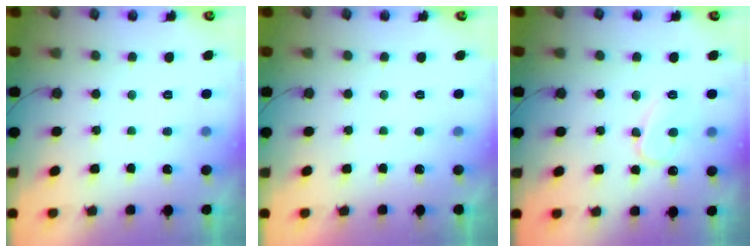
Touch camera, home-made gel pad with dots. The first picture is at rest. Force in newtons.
{"total": 1.9, "press": 1.9, "slide": 0.0}
{"total": 8.5, "press": 8.5, "slide": 0.8}